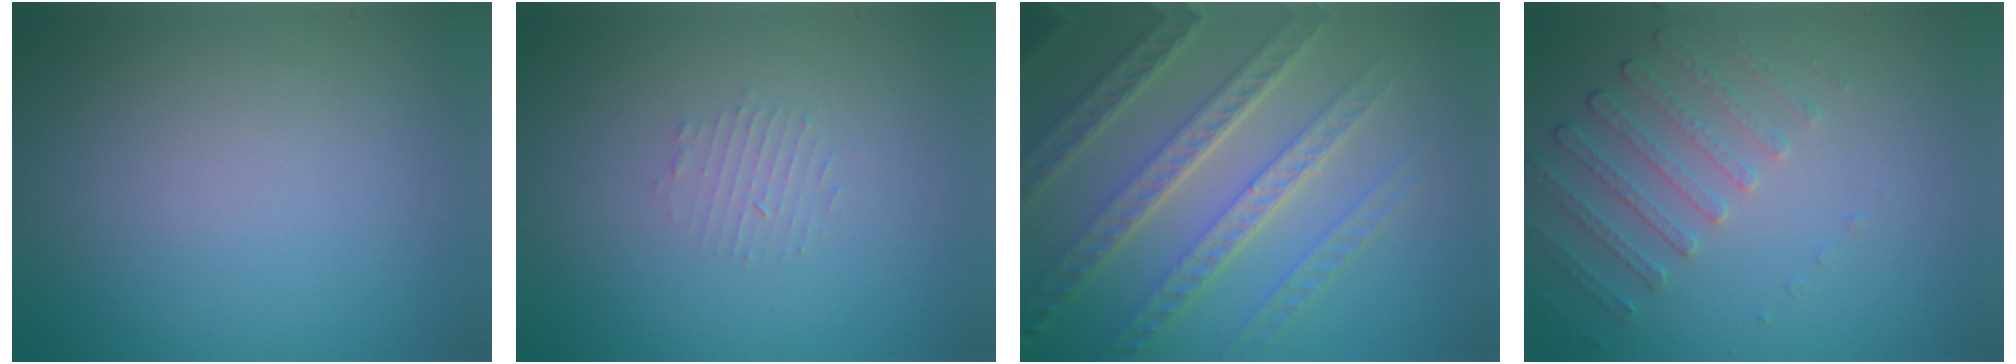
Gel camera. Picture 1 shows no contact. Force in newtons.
{"total": 1.2, "press": 1.1, "slide": 0.2}
{"total": 8.0, "press": 5.7, "slide": 5.6}
{"total": 2.2, "press": 1.8, "slide": 1.2}